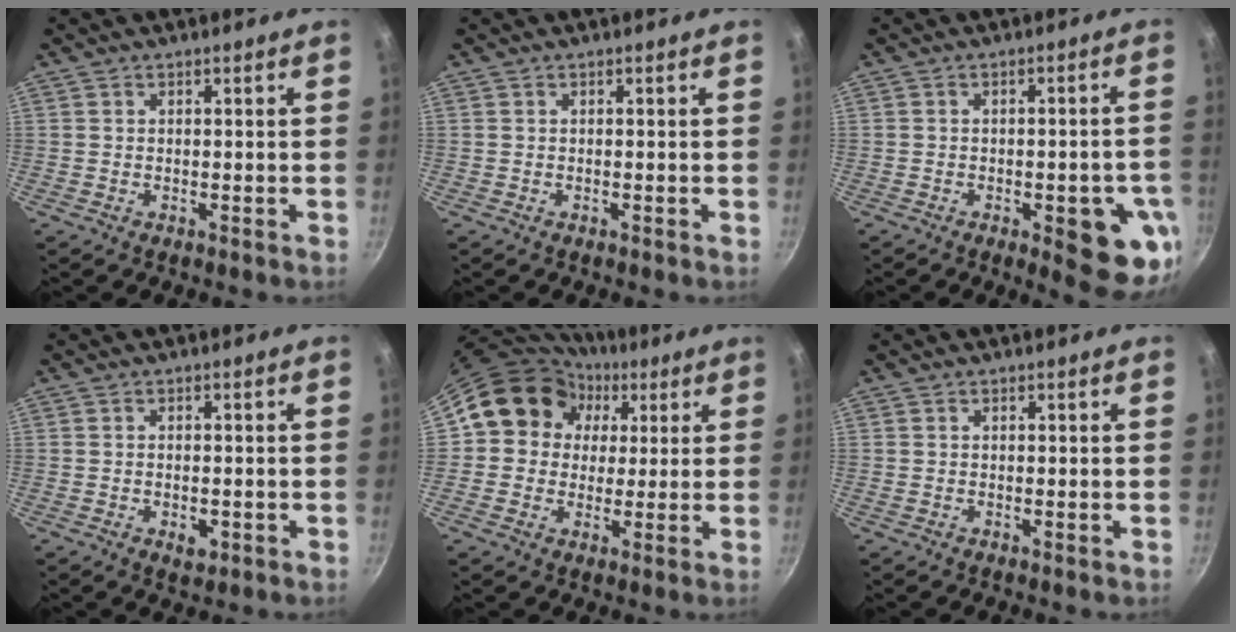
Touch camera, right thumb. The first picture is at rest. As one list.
[{"total": 0.0}, {"total": 12.1, "force": [-4.0, 4.2, 10.6], "torque": [-0.093, 0.010, -0.047]}, {"total": 2.8, "force": [-0.8, 1.6, 2.1], "torque": [-0.032, -0.001, -0.010]}, {"total": 13.6, "force": [3.8, 12.2, 4.7], "torque": [-0.045, 0.019, 0.048]}, {"total": 0.0}]